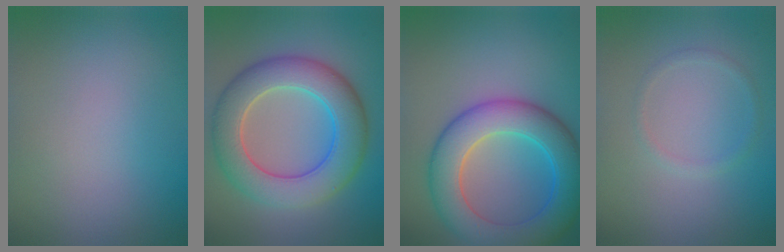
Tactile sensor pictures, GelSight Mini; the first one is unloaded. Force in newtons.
{"total": 8.4, "press": 8.3, "slide": 0.6}
{"total": 8.4, "press": 8.3, "slide": 0.3}
{"total": 1.0, "press": 0.9, "slide": 0.0}